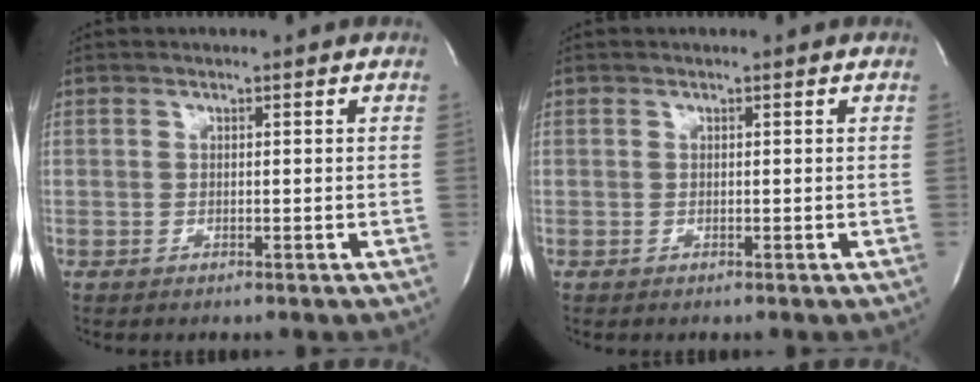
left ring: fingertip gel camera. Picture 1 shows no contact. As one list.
[{"total": 0.0}]